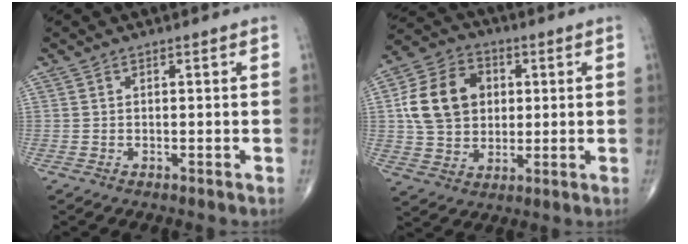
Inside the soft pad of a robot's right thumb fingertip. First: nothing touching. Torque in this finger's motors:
{"motor_torque": [0.75, 2.65, 0.90, -0.23, 0.10]}